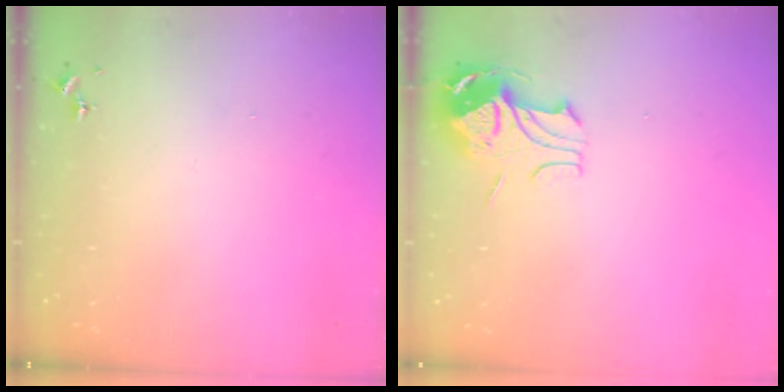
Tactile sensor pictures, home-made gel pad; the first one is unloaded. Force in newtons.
{"total": 9.6, "press": 9.6, "slide": 1.1}